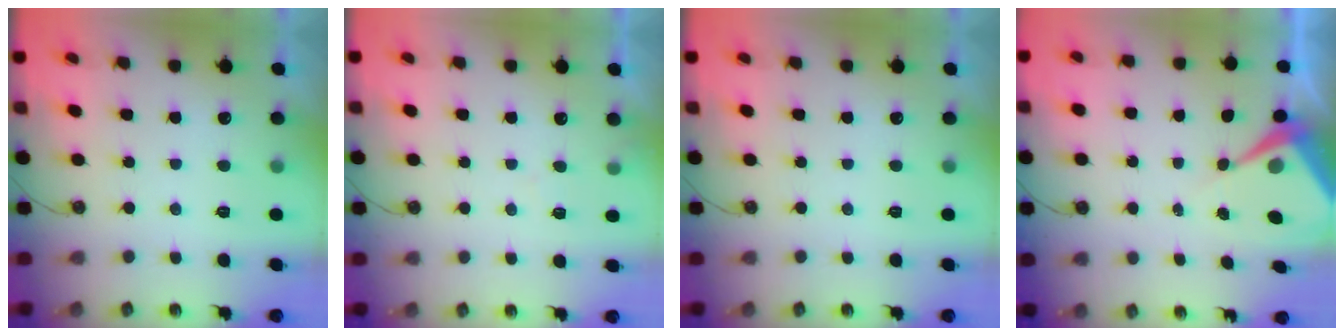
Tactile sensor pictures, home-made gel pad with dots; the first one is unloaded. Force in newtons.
{"total": 5.4, "press": 5.3, "slide": 0.6}
{"total": 0.0}
{"total": 7.1, "press": 7.1, "slide": 0.8}